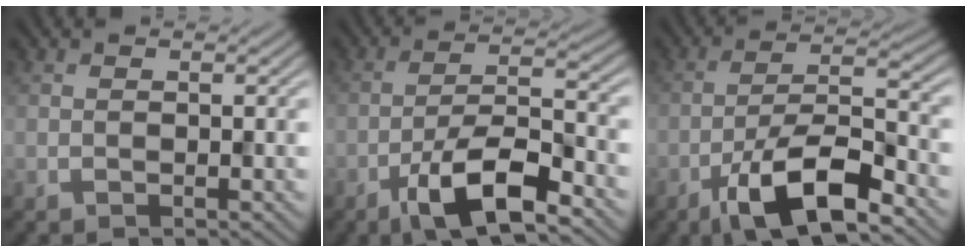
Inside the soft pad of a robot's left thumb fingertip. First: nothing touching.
{"total": 9.8, "force": [-6.0, 2.6, 7.3], "torque": [-0.127, 0.004, -0.115]}
{"total": 11.4, "force": [-6.9, 3.2, 8.5], "torque": [-0.146, 0.003, -0.134]}